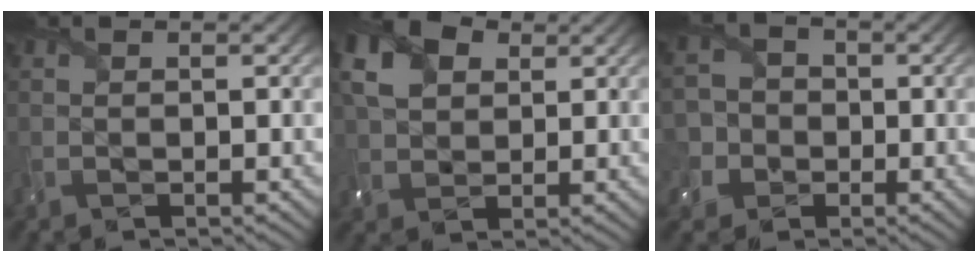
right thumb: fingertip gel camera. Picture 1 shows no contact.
{"total": 8.2, "force": [3.3, 5.7, 5.0], "torque": [-0.136, 0.015, 0.058]}
{"total": 6.5, "force": [-2.0, 6.0, 1.8], "torque": [-0.054, -0.007, -0.061]}